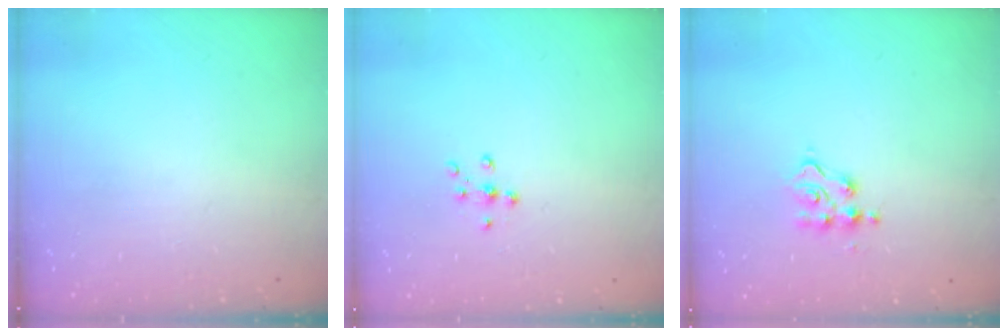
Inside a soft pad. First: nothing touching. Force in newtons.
{"total": 7.1, "press": 7.0, "slide": 0.8}
{"total": 4.0, "press": 4.0, "slide": 0.5}